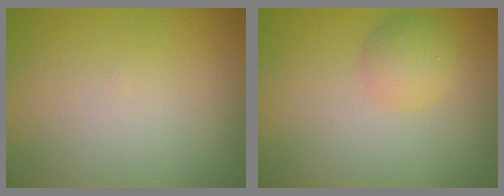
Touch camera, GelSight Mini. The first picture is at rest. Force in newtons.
{"total": 2.4, "press": 2.4, "slide": 0.1}